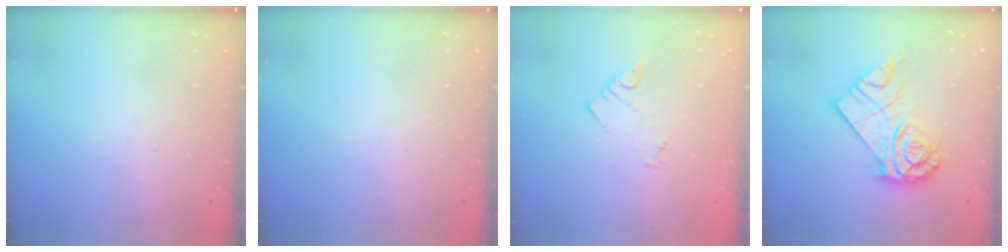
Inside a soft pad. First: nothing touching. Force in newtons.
{"total": 0.0}
{"total": 4.2, "press": 4.2, "slide": 0.5}
{"total": 15.9, "press": 15.9, "slide": 1.3}